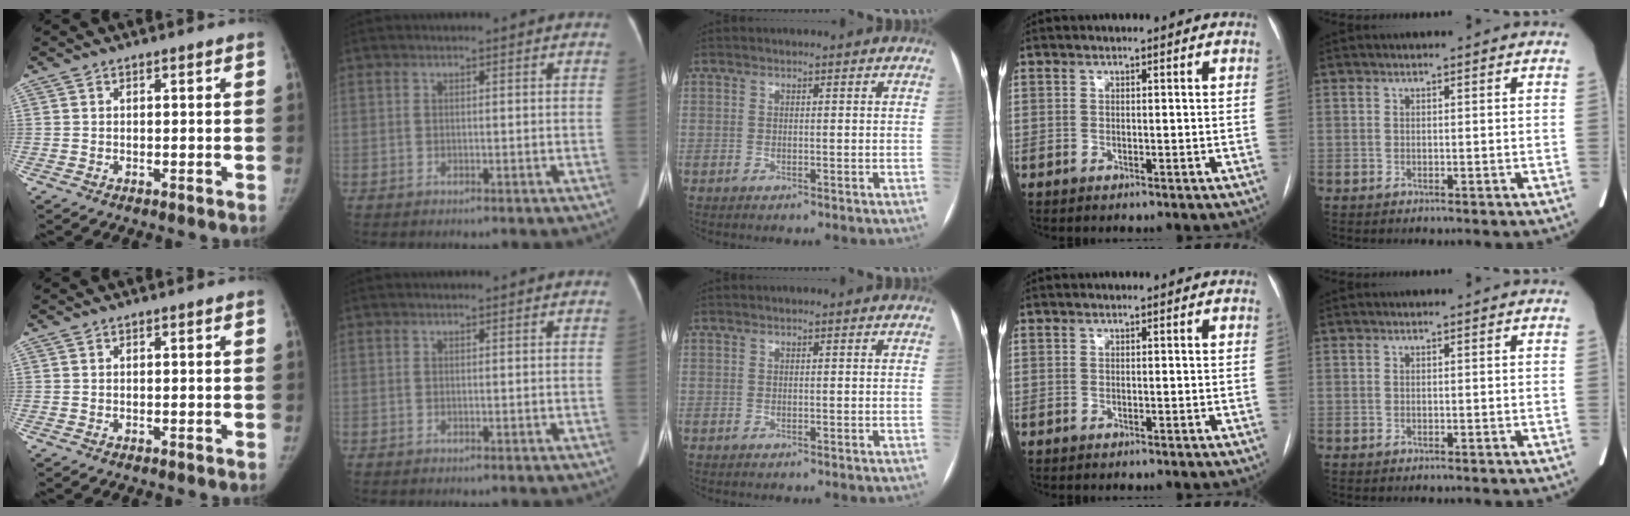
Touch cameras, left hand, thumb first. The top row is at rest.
{}